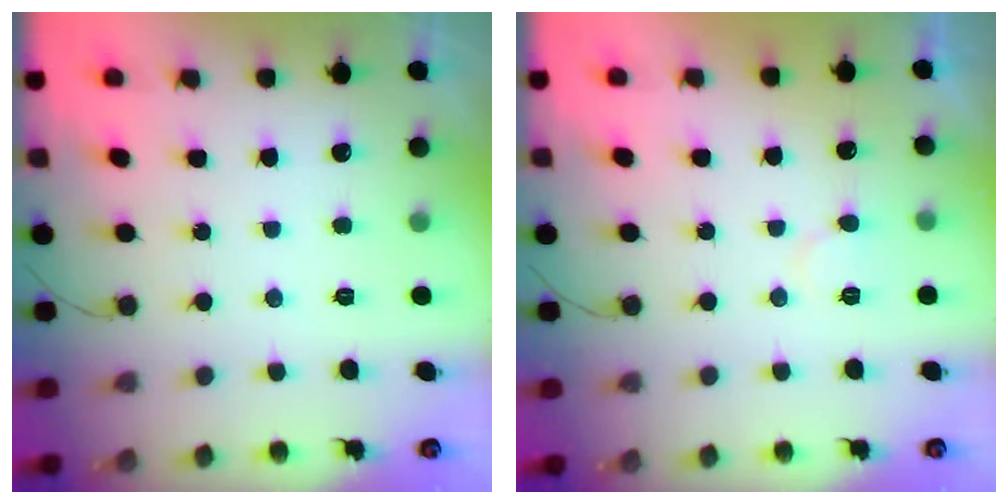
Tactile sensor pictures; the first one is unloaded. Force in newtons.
{"total": 5.4, "press": 5.4, "slide": 0.5}